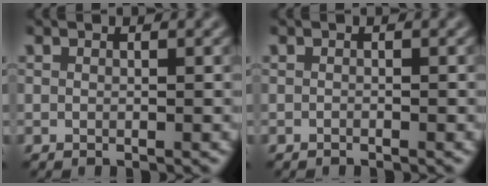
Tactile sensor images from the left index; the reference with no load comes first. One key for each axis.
{"total": 0.7, "fx": -0.7, "fy": -0.2, "fz": -0.2, "tx": 0.007, "ty": -0.001, "tz": -0.010}